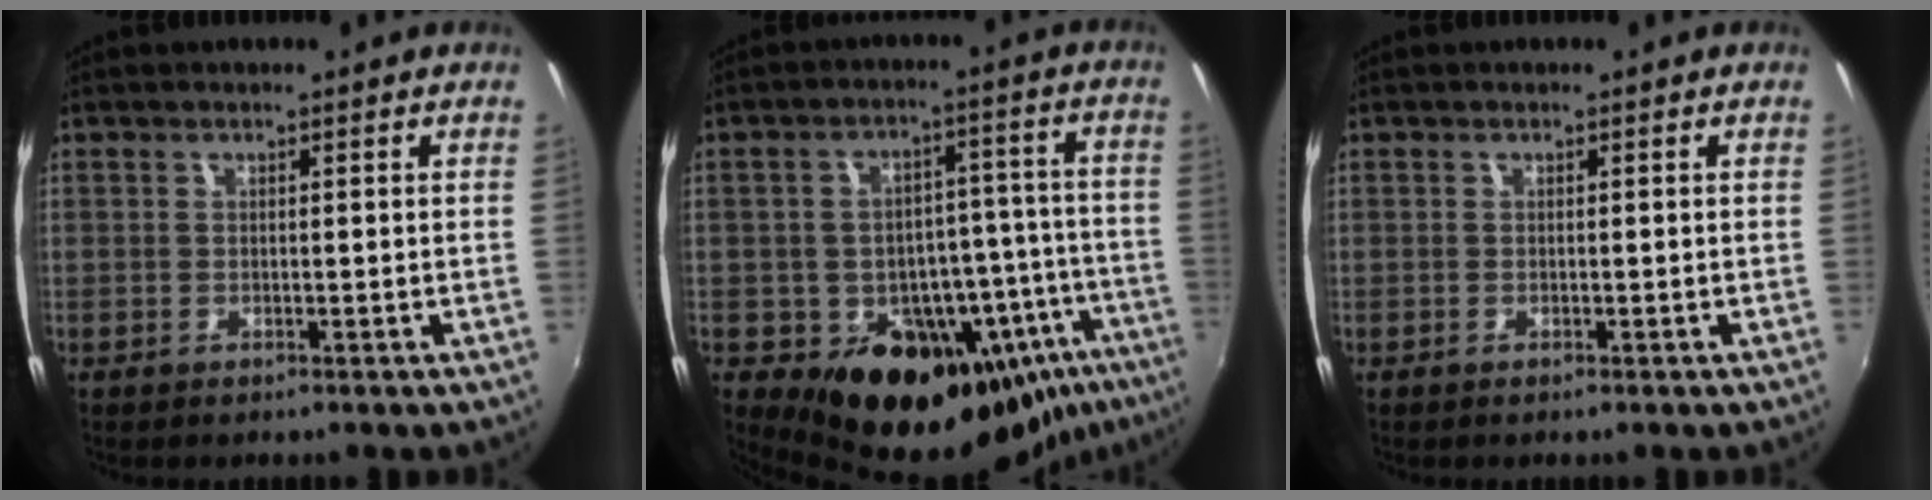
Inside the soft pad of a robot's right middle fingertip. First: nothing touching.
{"total": 24.6, "force": [-13.0, 15.8, 13.7], "torque": [-0.212, 0.021, -0.155]}
{"total": 0.0}